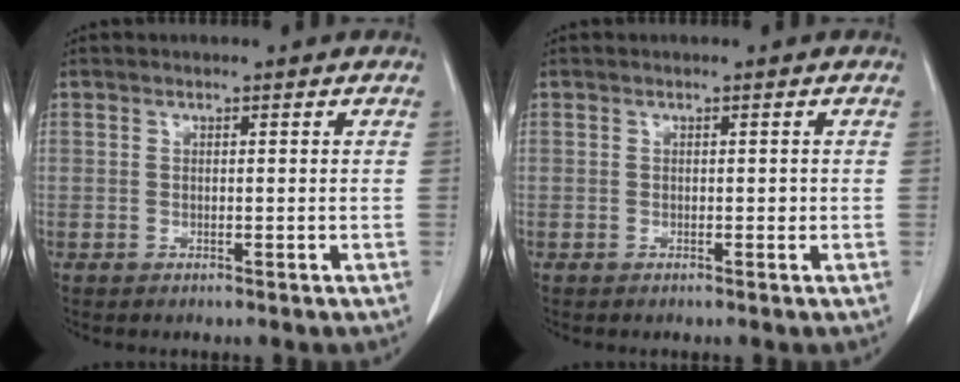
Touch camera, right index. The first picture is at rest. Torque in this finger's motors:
{"motor_torque": [0.11, 0.03, -0.01, 0.01]}